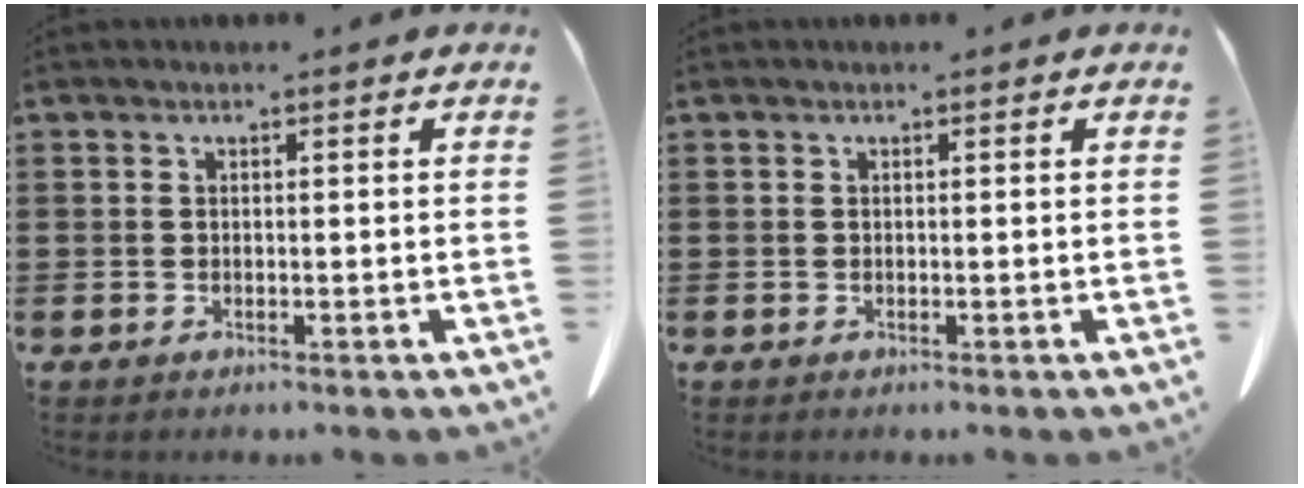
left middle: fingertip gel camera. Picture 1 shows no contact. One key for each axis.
{"total": 0.0}